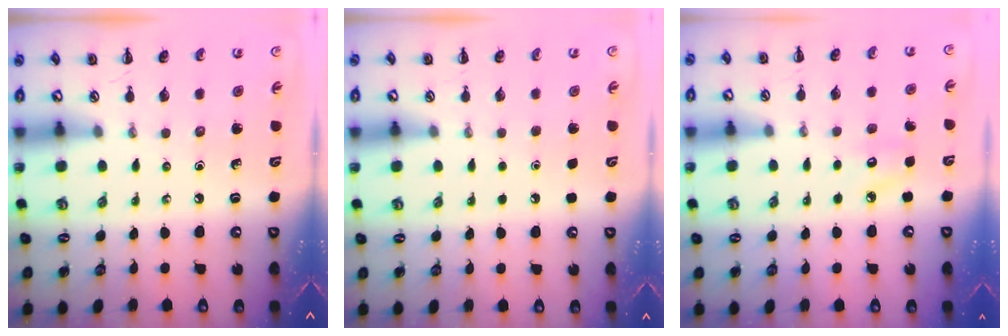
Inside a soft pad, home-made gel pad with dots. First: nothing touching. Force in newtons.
{"total": 1.8, "press": 1.8, "slide": 0.1}
{"total": 6.3, "press": 6.1, "slide": 1.7}